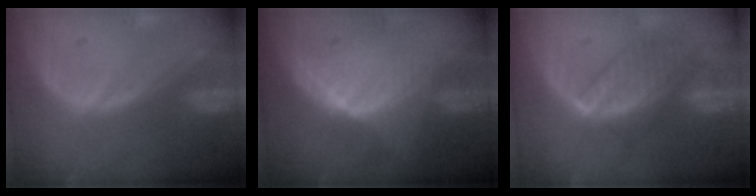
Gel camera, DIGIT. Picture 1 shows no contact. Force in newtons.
{"total": 6.4, "press": 6.2, "slide": 1.8}
{"total": 8.1, "press": 7.1, "slide": 3.9}